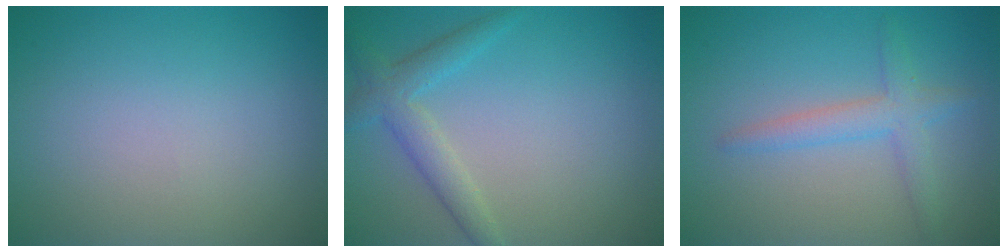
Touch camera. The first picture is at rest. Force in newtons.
{"total": 3.0, "press": 3.0, "slide": 0.3}
{"total": 2.6, "press": 2.6, "slide": 0.1}